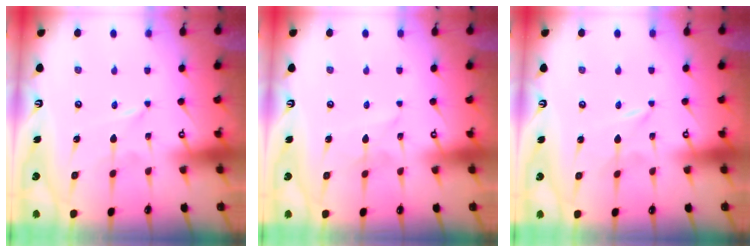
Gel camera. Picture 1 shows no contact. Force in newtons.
{"total": 3.1, "press": 3.1, "slide": 0.3}
{"total": 0.0}